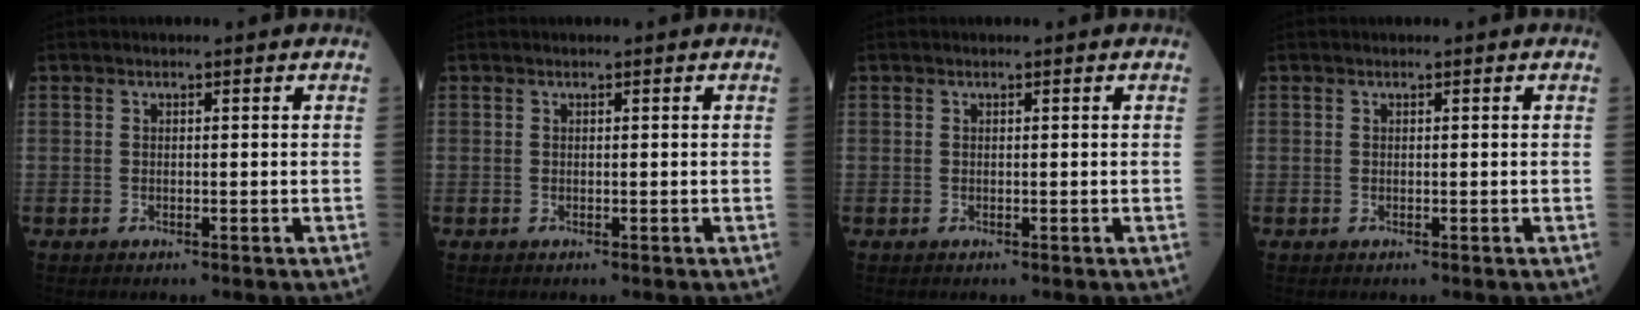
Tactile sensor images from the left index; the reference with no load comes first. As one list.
[{"total": 0.0}, {"total": 0.0}, {"total": 0.0}]